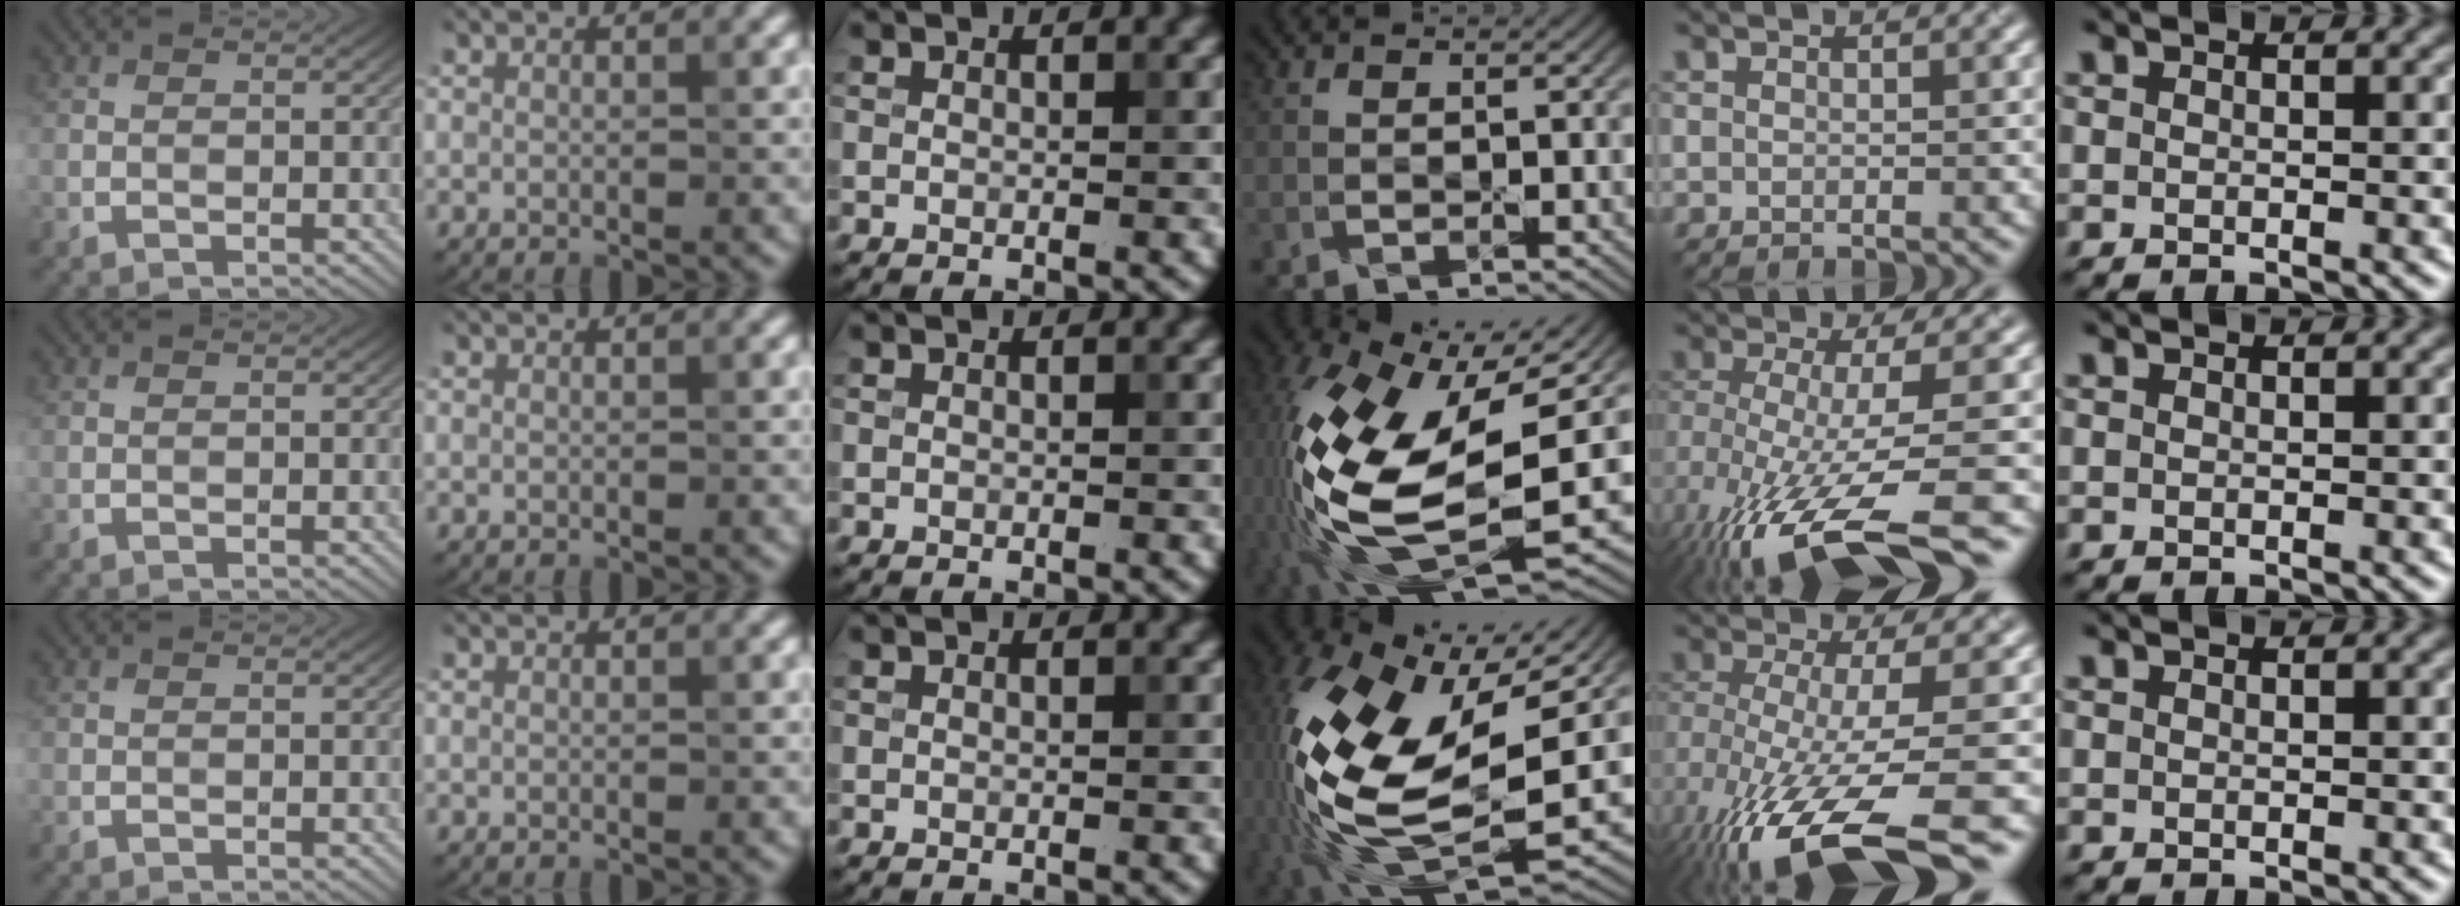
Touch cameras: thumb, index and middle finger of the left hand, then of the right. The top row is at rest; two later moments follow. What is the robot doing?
{"motion": "peel", "object": "aluminum foil"}